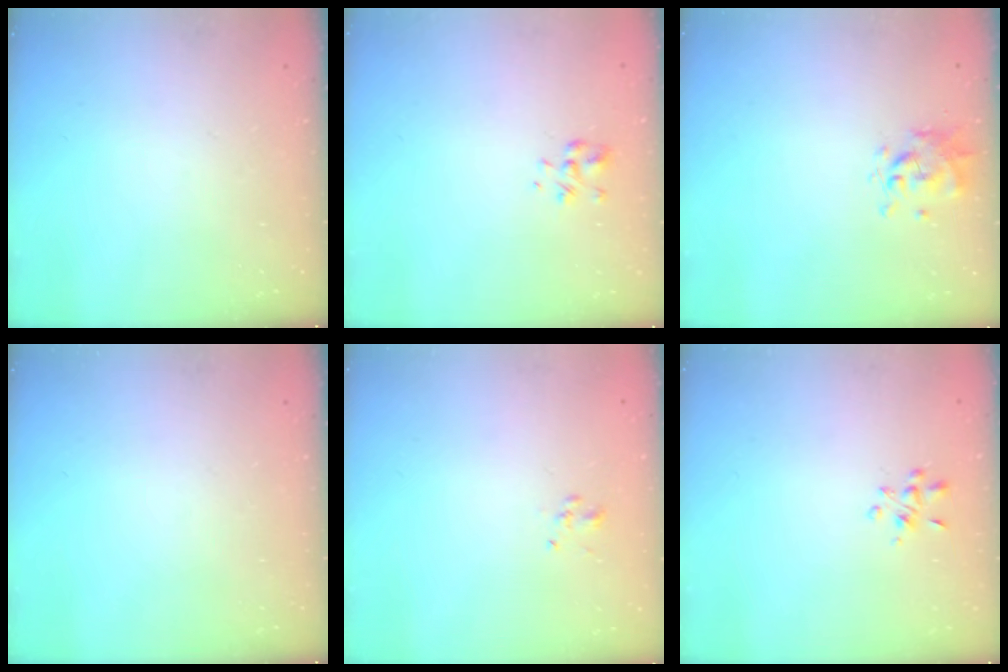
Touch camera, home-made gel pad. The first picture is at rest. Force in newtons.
{"total": 2.2, "press": 2.1, "slide": 0.8}
{"total": 0.9, "press": 0.9, "slide": 0.2}
{"total": 0.0}
{"total": 0.9, "press": 0.7, "slide": 0.6}
{"total": 3.4, "press": 3.3, "slide": 0.9}